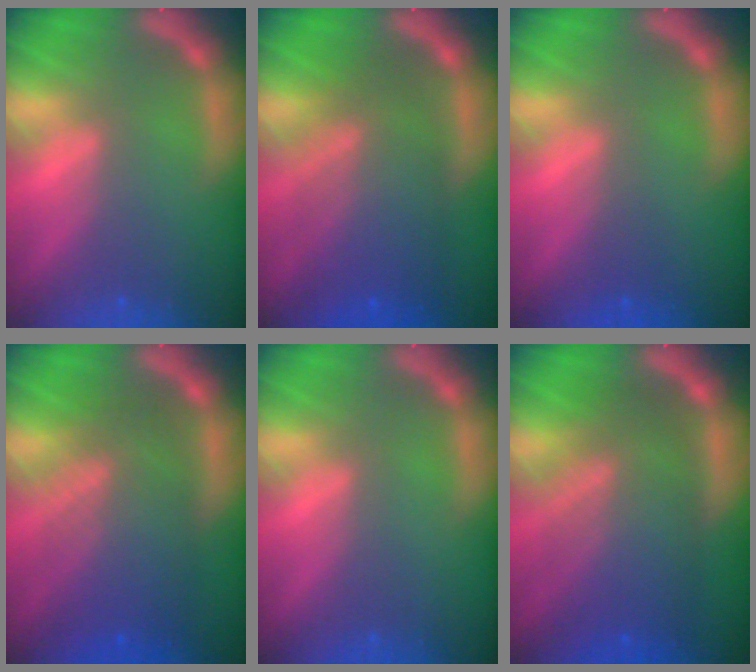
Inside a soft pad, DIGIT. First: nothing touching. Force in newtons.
{"total": 8.5}
{"total": 1.0}
{"total": 8.6}
{"total": 0.0}
{"total": 9.5}